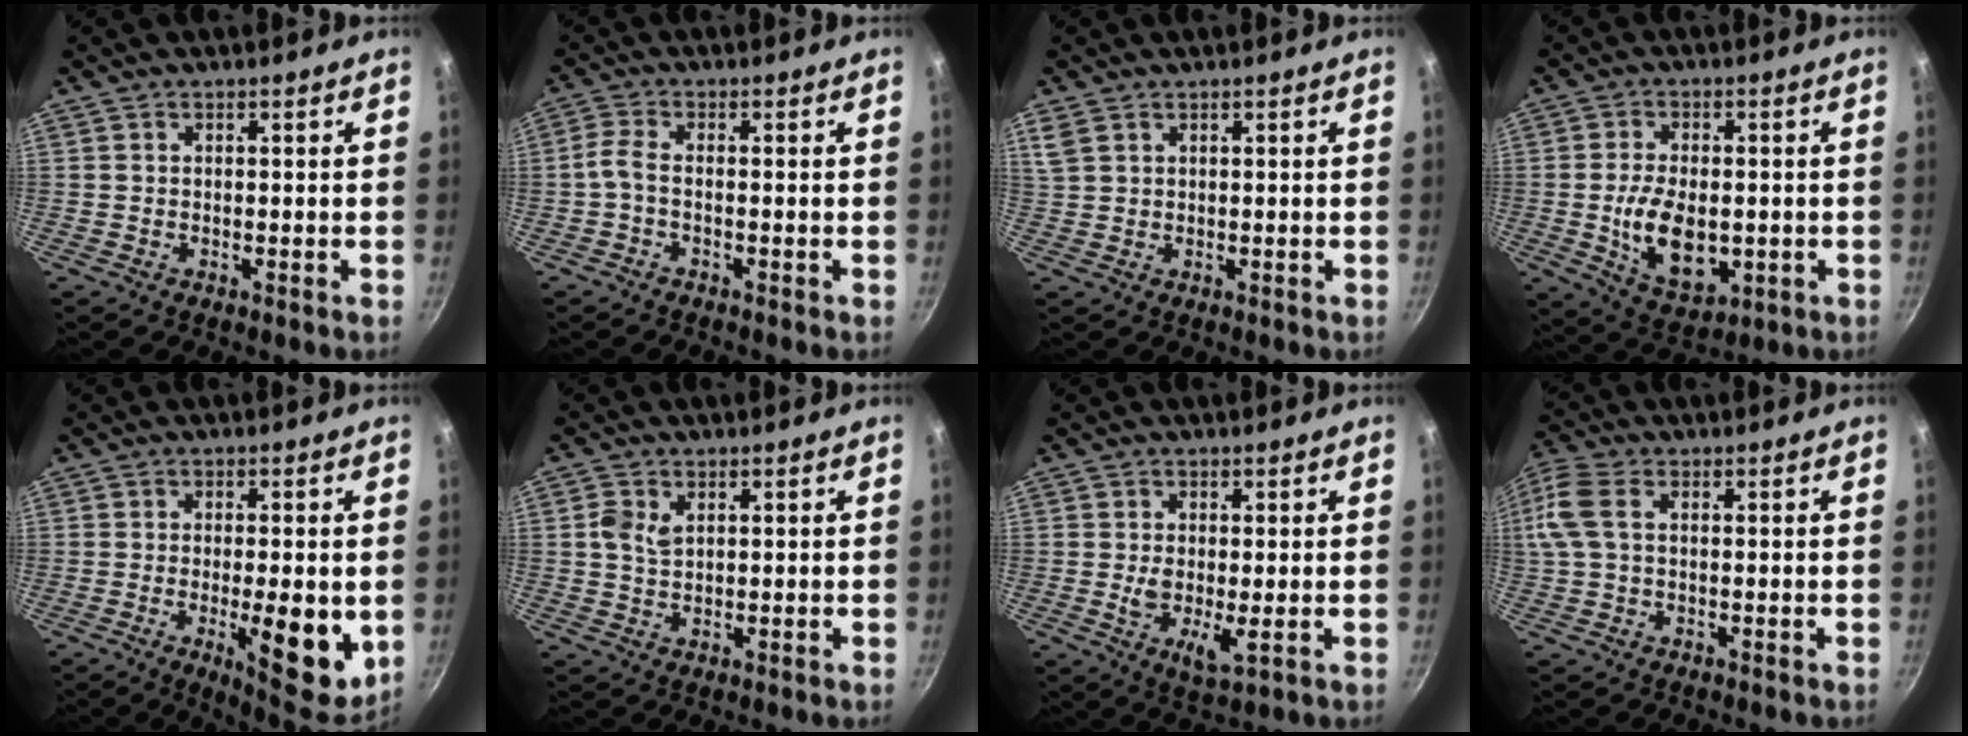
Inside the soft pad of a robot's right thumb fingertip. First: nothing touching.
{"total": 2.7, "force": [-1.2, 0.8, 2.3], "torque": [-0.071, 0.011, -0.032]}
{"total": 3.8, "force": [2.1, 2.5, 2.0], "torque": [-0.042, 0.001, 0.048]}
{"total": 11.8, "force": [-1.4, 7.1, 9.3], "torque": [-0.151, -0.007, -0.010]}
{"total": 12.1, "force": [-2.2, 3.8, 11.3], "torque": [-0.135, -0.010, -0.022]}
{"total": 3.4, "force": [1.1, 2.2, 2.4], "torque": [-0.045, -0.003, 0.020]}
{"total": 4.9, "force": [-0.3, 1.8, 4.5], "torque": [-0.083, -0.016, -0.004]}
{"total": 9.1, "force": [1.8, 5.4, 7.1], "torque": [-0.160, 0.020, 0.026]}